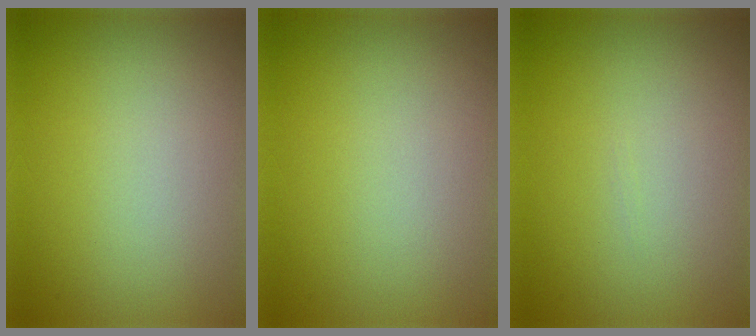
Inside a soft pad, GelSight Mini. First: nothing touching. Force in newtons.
{"total": 0.0}
{"total": 0.0}